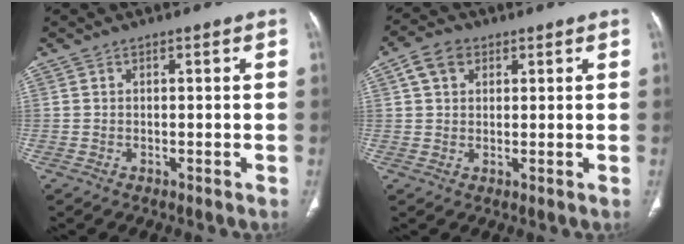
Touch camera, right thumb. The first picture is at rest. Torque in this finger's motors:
{"motor_torque": [-0.08, 0.09, 0.15, 0.18, 0.13]}